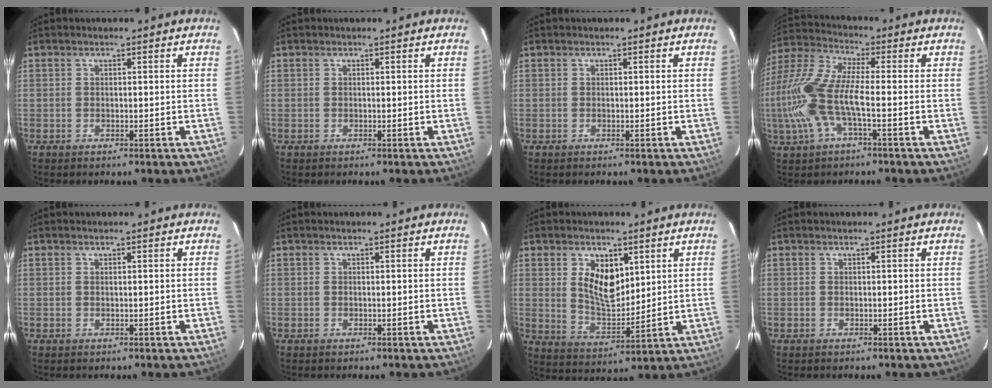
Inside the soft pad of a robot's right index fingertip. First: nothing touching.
{"total": 0.0}
{"total": 0.0}
{"total": 15.3, "force": [-3.3, 4.7, 14.2], "torque": [-0.299, -0.003, -0.067]}
{"total": 0.0}
{"total": 0.0}
{"total": 9.2, "force": [3.3, 5.1, 7.0], "torque": [-0.125, 0.003, 0.072]}
{"total": 0.0}